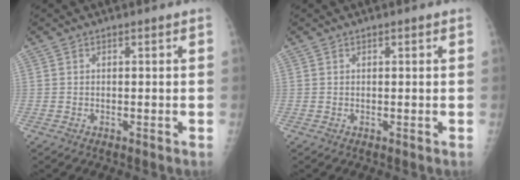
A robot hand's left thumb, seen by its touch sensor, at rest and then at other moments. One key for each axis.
{"total": 0.5, "fx": 0.3, "fy": 0.2, "fz": 0.4, "tx": -0.005, "ty": 0.000, "tz": 0.003}